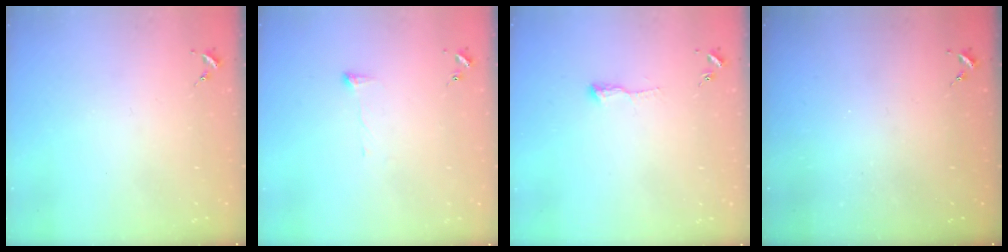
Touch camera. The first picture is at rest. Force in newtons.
{"total": 3.1, "press": 3.1, "slide": 0.6}
{"total": 4.8, "press": 4.7, "slide": 0.9}
{"total": 0.0}